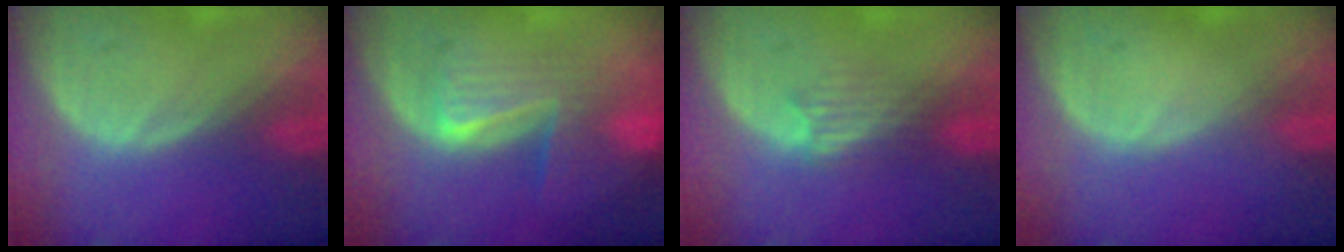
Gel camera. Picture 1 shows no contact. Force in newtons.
{"total": 7.6, "press": 7.1, "slide": 2.8}
{"total": 3.3, "press": 2.9, "slide": 1.6}
{"total": 0.0}